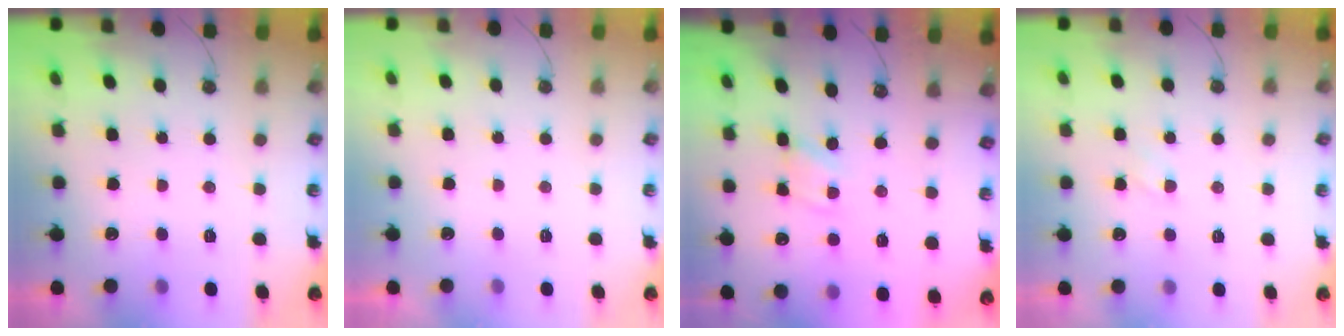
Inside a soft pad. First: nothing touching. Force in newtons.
{"total": 0.0}
{"total": 1.4, "press": 1.4, "slide": 0.1}
{"total": 2.2, "press": 2.2, "slide": 0.3}